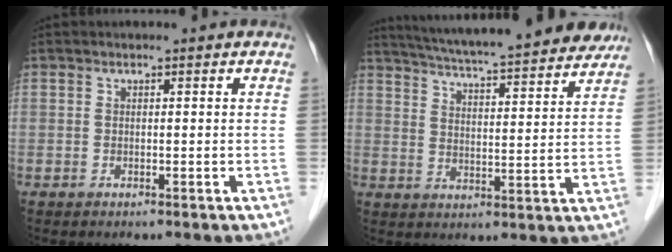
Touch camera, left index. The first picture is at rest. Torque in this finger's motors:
{"motor_torque": [-0.28, -0.87, 0.27, 0.08]}